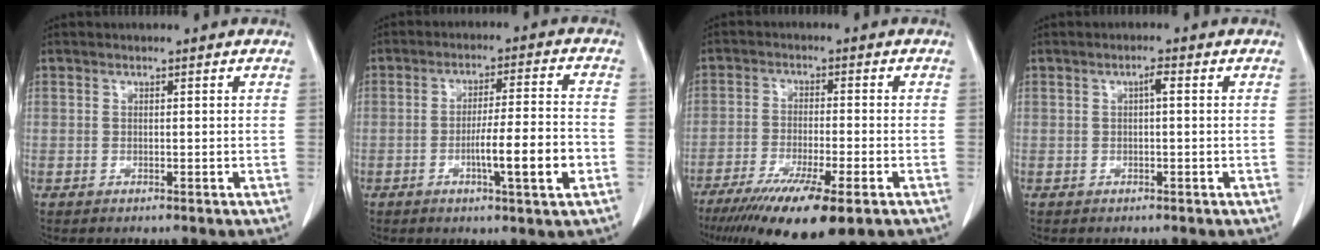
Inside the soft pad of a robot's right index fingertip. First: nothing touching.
{"total": 9.2, "force": [-3.0, 0.2, 8.7], "torque": [-0.136, -0.001, -0.048]}
{"total": 14.2, "force": [-9.4, 1.7, 10.6], "torque": [-0.165, -0.036, -0.150]}
{"total": 1.4, "force": [0.3, 0.1, 1.3], "torque": [-0.023, 0.005, 0.003]}